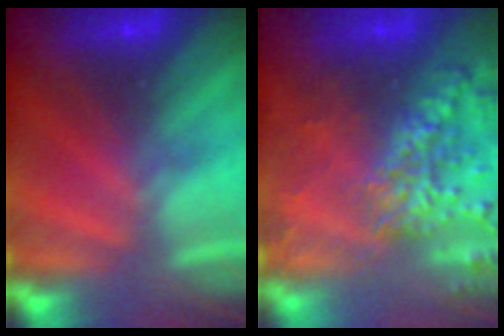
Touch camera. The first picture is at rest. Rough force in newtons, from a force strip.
{"total": 8.6}